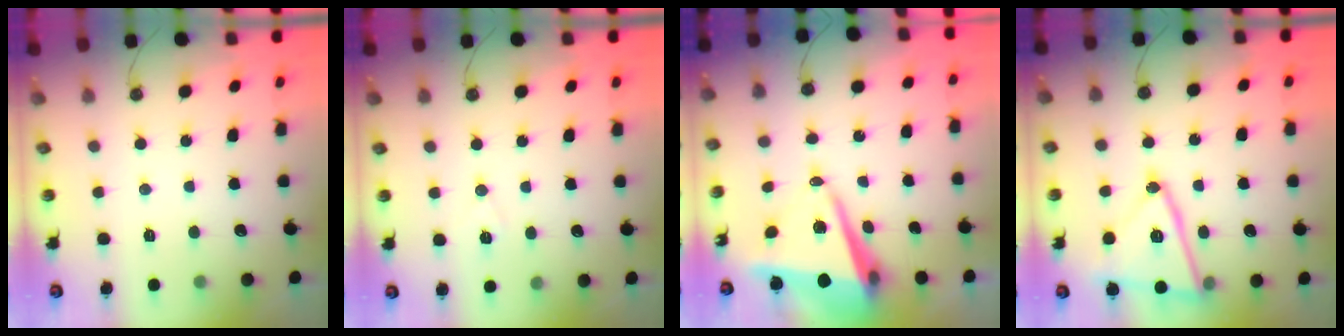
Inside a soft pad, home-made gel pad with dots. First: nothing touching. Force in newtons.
{"total": 6.1, "press": 4.0, "slide": 4.6}
{"total": 10.2, "press": 10.2, "slide": 0.8}
{"total": 15.8, "press": 15.6, "slide": 2.5}